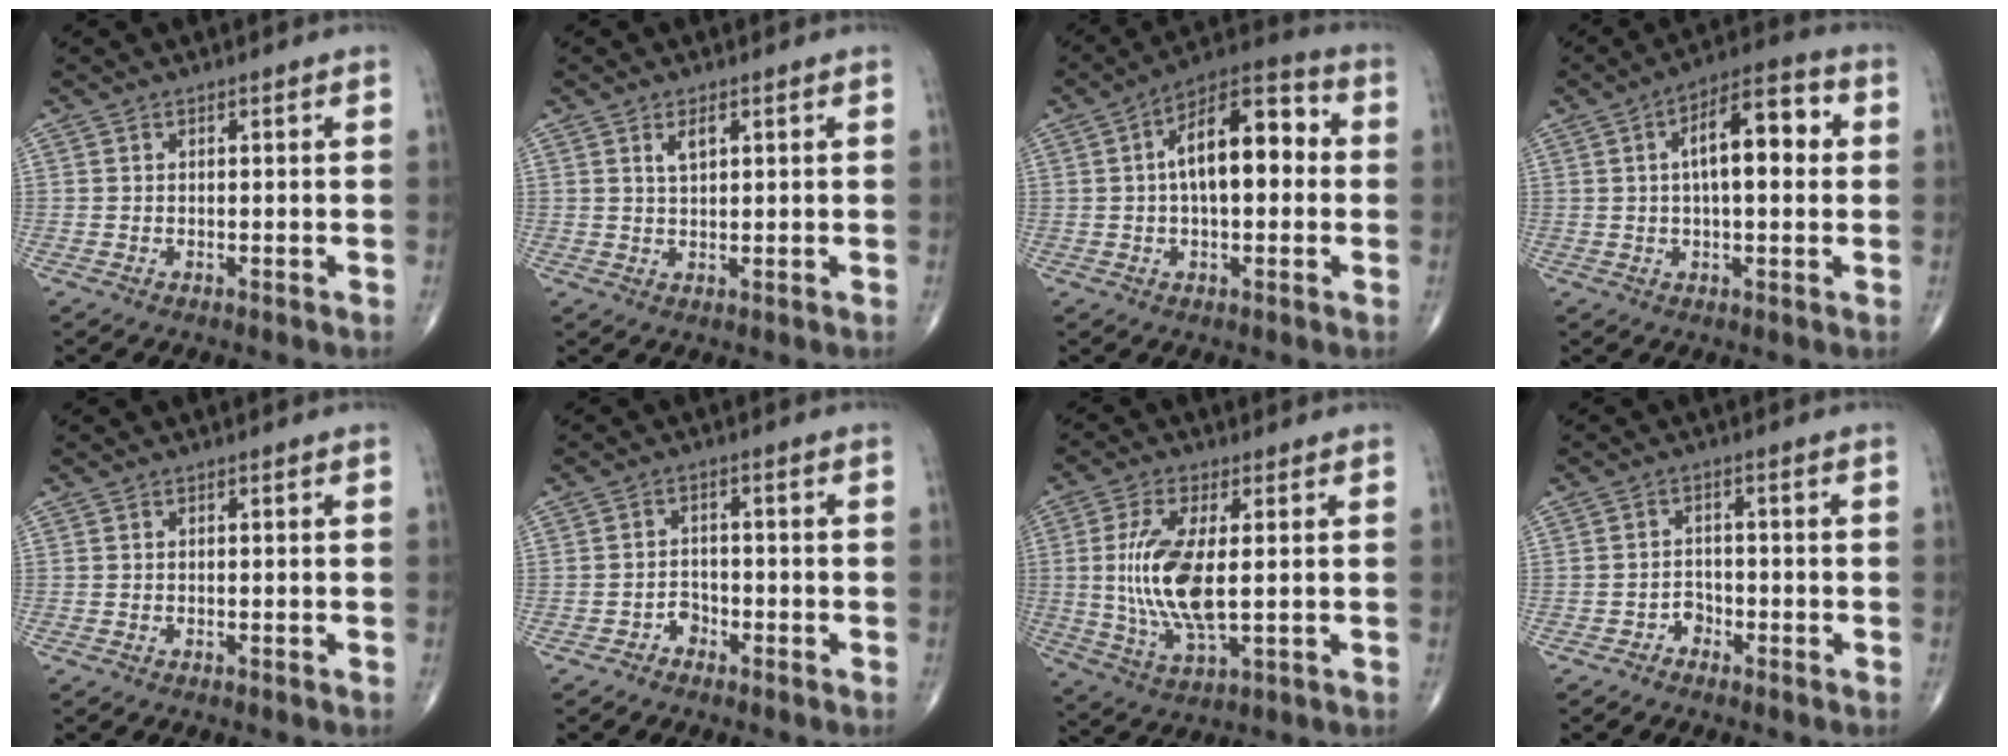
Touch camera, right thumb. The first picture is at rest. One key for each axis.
{"total": 2.6, "fx": 1.3, "fy": 1.1, "fz": 2.0, "tx": -0.036, "ty": -0.004, "tz": 0.026}
{"total": 14.7, "fx": 1.6, "fy": 7.1, "fz": 12.8, "tx": -0.188, "ty": 0.035, "tz": 0.014}
{"total": 12.5, "fx": 2.2, "fy": 5.1, "fz": 11.2, "tx": -0.160, "ty": 0.024, "tz": 0.027}
{"total": 0.0}
{"total": 2.3, "fx": -1.5, "fy": 1.7, "fz": 0.6, "tx": 0.000, "ty": 0.013, "tz": -0.030}
{"total": 13.2, "fx": 0.7, "fy": 5.0, "fz": 12.2, "tx": -0.261, "ty": -0.015, "tz": 0.022}
{"total": 2.2, "fx": -1.4, "fy": 1.6, "fz": 0.4, "tx": 0.002, "ty": 0.012, "tz": -0.030}